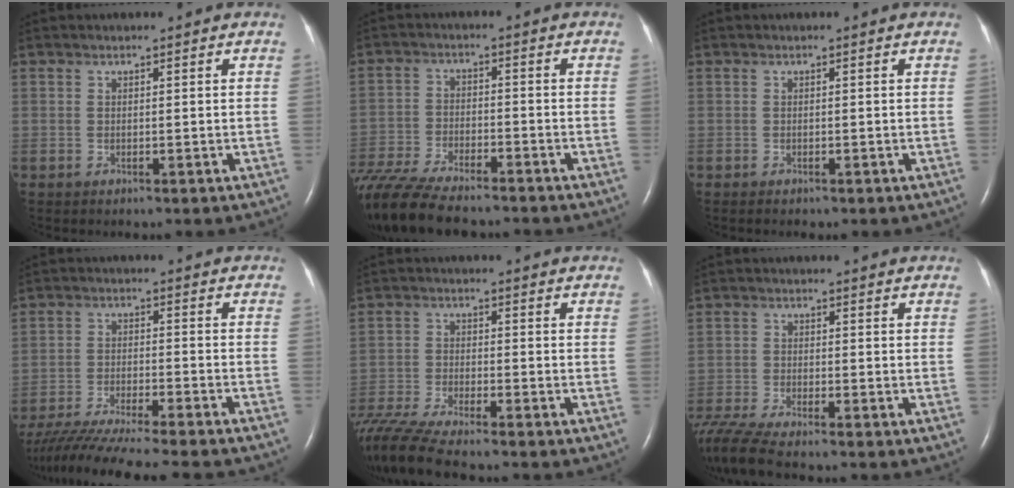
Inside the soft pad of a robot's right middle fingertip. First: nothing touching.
{"total": 15.0, "force": [-12.7, 2.9, 7.4], "torque": [-0.149, -0.028, -0.208]}
{"total": 0.6, "force": [-0.4, 0.2, 0.3], "torque": [-0.009, -0.002, -0.001]}
{"total": 18.7, "force": [-16.6, 0.1, 8.7], "torque": [-0.158, -0.043, -0.257]}
{"total": 10.6, "force": [-9.3, -0.1, 5.0], "torque": [-0.096, -0.026, -0.164]}
{"total": 8.1, "force": [-7.2, -0.2, 3.7], "torque": [-0.077, -0.022, -0.131]}